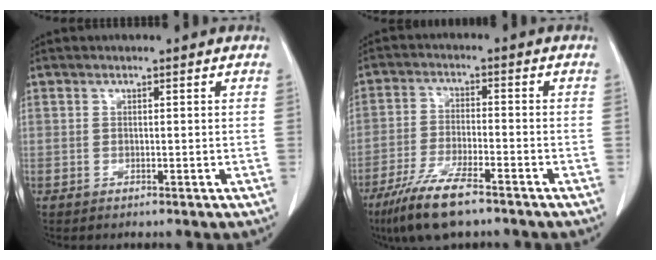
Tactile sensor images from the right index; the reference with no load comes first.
{"total": 10.0, "force": [-7.1, 1.7, 6.8], "torque": [-0.134, -0.023, -0.126]}